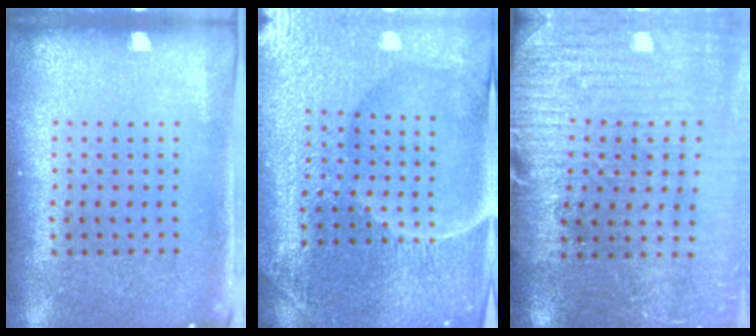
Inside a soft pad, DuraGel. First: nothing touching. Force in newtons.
{"total": 5.4, "press": 5.1, "slide": 1.9}
{"total": 2.9, "press": 2.9, "slide": 0.6}